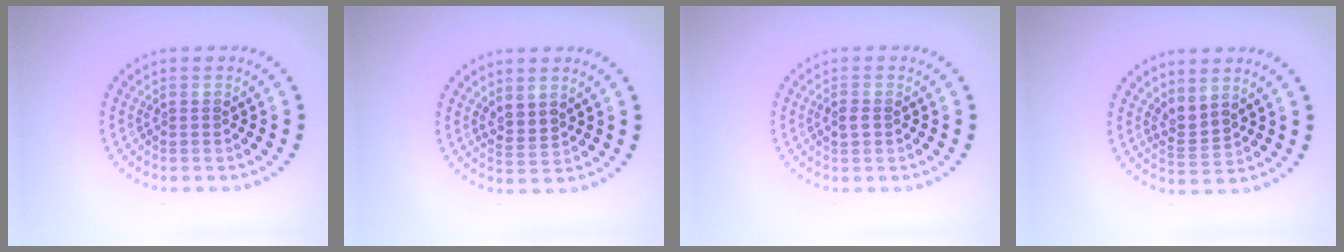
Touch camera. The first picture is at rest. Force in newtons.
{"total": 1.8, "press": 1.4, "slide": 1.2}
{"total": 1.2, "press": 1.2, "slide": 0.2}
{"total": 2.2, "press": 1.4, "slide": 1.6}